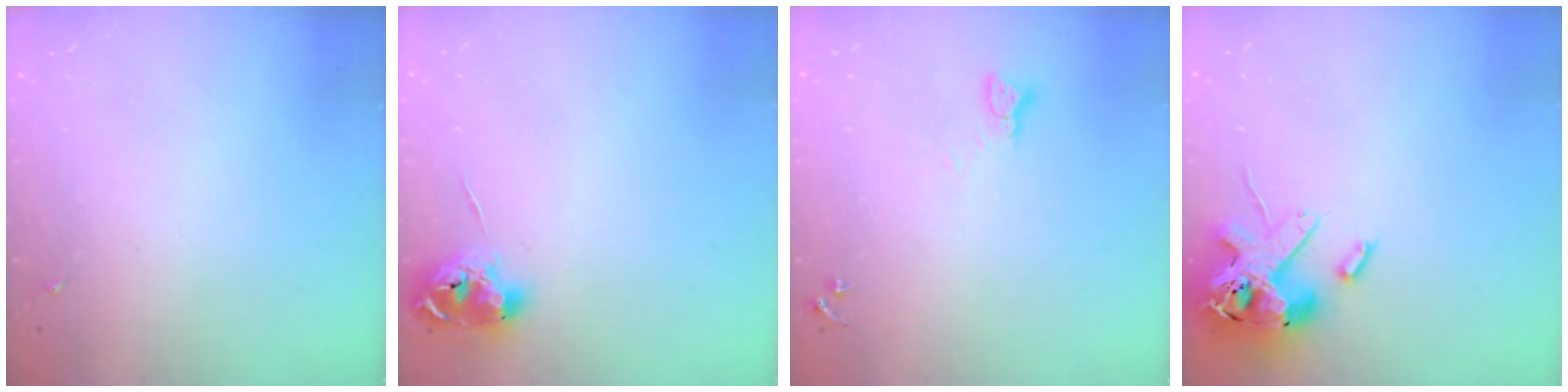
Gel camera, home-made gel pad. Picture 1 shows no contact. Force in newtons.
{"total": 9.6, "press": 9.6, "slide": 0.6}
{"total": 2.3, "press": 2.3, "slide": 0.2}
{"total": 16.4, "press": 16.2, "slide": 2.7}